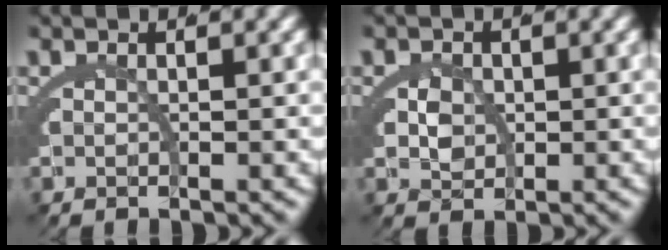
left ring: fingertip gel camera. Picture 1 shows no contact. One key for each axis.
{"total": 2.1, "fx": 0.0, "fy": 1.7, "fz": 1.3, "tx": -0.031, "ty": -0.017, "tz": 0.008}